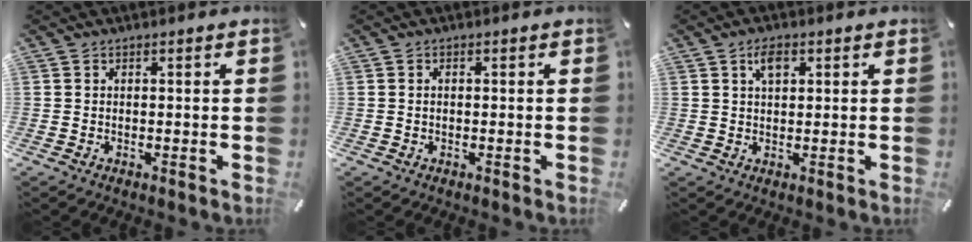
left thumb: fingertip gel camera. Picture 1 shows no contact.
{"total": 0.6, "force": [0.0, 0.3, 0.5], "torque": [-0.010, 0.002, -0.001]}
{"total": 3.6, "force": [1.7, 2.0, 2.5], "torque": [-0.039, 0.001, 0.025]}